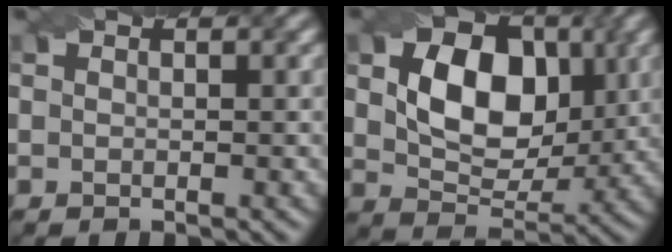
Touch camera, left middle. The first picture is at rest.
{"total": 9.2, "force": [1.8, 6.4, 6.4], "torque": [-0.122, -0.003, 0.032]}